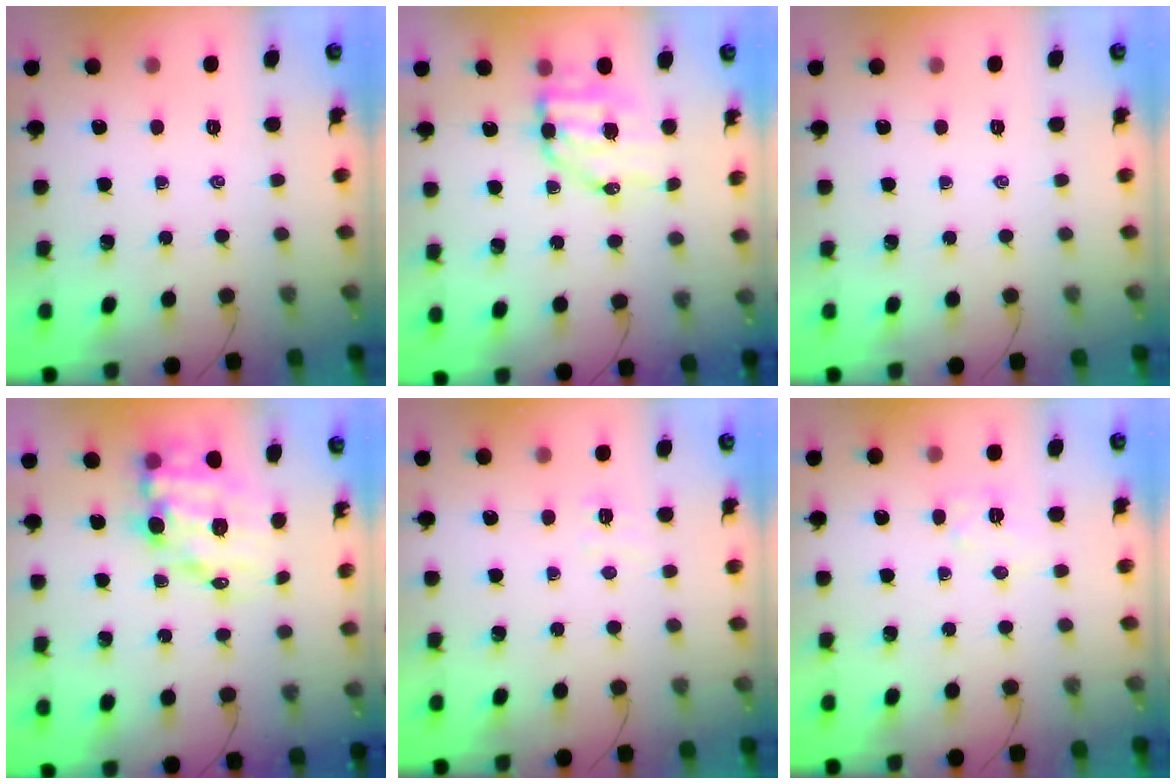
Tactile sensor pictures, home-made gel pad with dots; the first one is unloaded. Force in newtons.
{"total": 7.7, "press": 7.6, "slide": 1.6}
{"total": 0.0}
{"total": 11.7, "press": 11.2, "slide": 3.2}
{"total": 4.0, "press": 3.9, "slide": 1.0}
{"total": 6.0, "press": 5.9, "slide": 0.9}